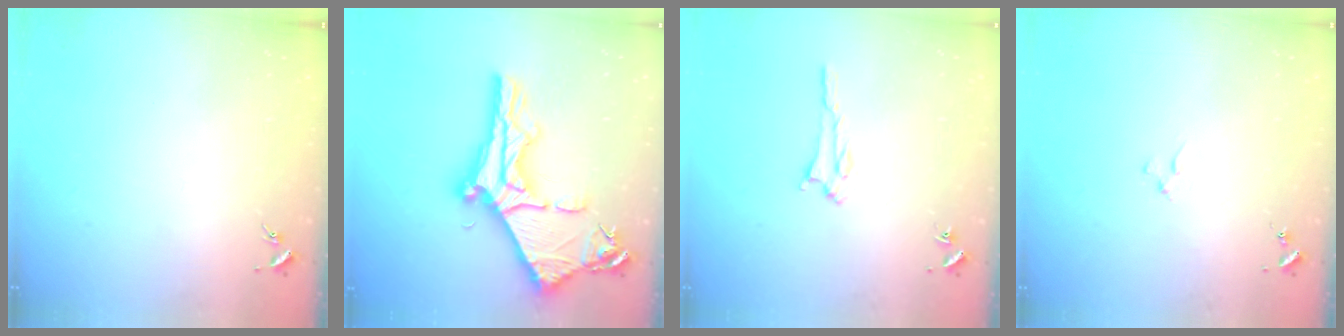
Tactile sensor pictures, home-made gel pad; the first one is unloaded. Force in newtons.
{"total": 10.5, "press": 10.4, "slide": 1.1}
{"total": 1.5, "press": 1.5, "slide": 0.2}
{"total": 0.9, "press": 0.9, "slide": 0.2}